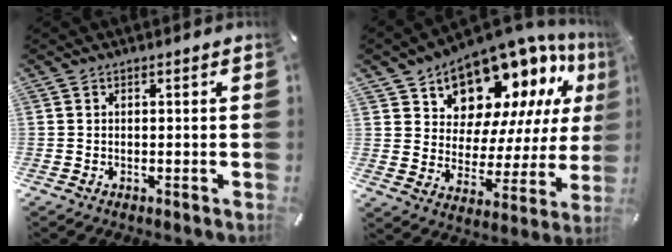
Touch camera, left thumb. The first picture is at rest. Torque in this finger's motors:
{"motor_torque": [1.43, 1.40, 1.75, -1.02, 0.33]}